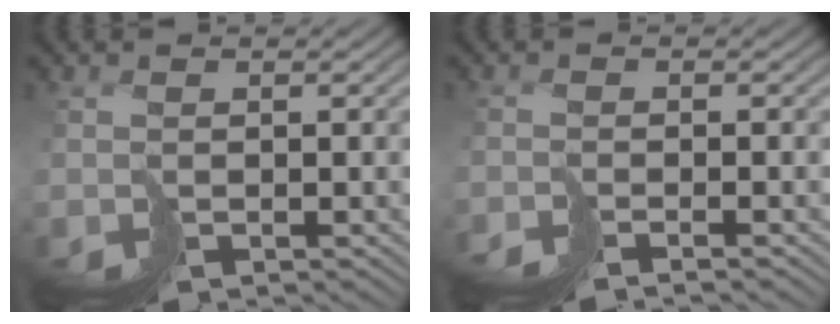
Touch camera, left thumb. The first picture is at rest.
{"total": 2.5, "force": [-2.2, -0.9, 0.5], "torque": [-0.002, 0.003, -0.046]}